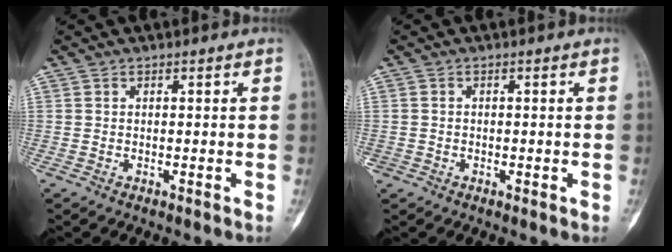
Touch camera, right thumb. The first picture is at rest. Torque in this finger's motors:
{"motor_torque": [0.54, 0.04, -0.15, -0.01, -0.03]}